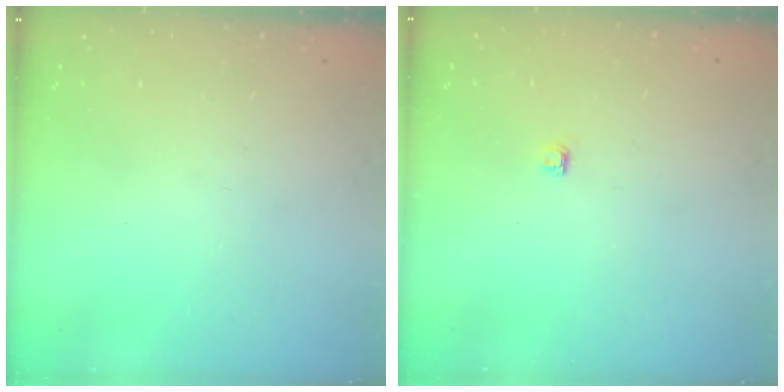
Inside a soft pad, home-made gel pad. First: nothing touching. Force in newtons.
{"total": 2.8, "press": 2.8, "slide": 0.4}